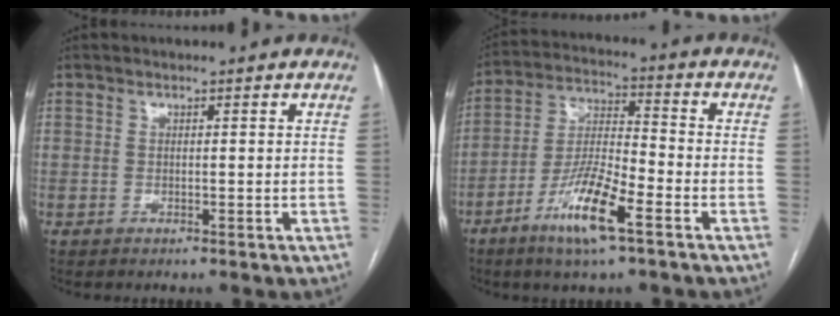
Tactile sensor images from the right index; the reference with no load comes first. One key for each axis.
{"total": 11.6, "fx": -6.4, "fy": 1.5, "fz": 9.5, "tx": -0.192, "ty": -0.011, "tz": -0.121}